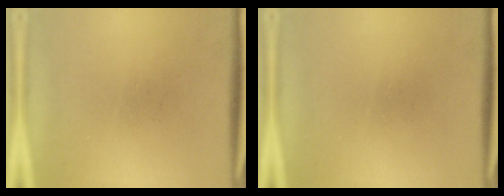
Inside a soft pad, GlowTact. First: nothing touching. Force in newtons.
{"total": 0.0}